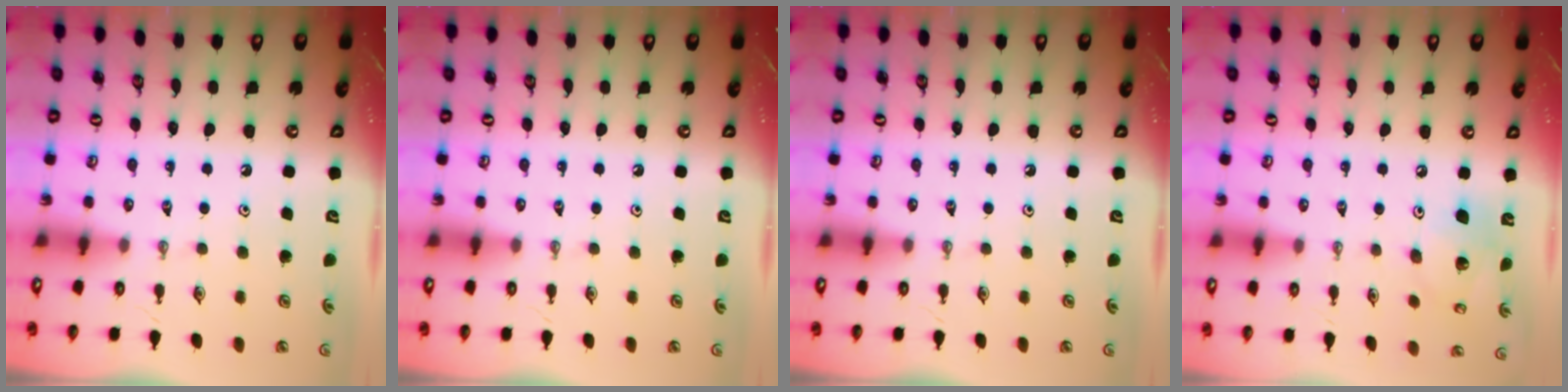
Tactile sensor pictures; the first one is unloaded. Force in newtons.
{"total": 0.0}
{"total": 0.0}
{"total": 12.0, "press": 11.8, "slide": 2.3}